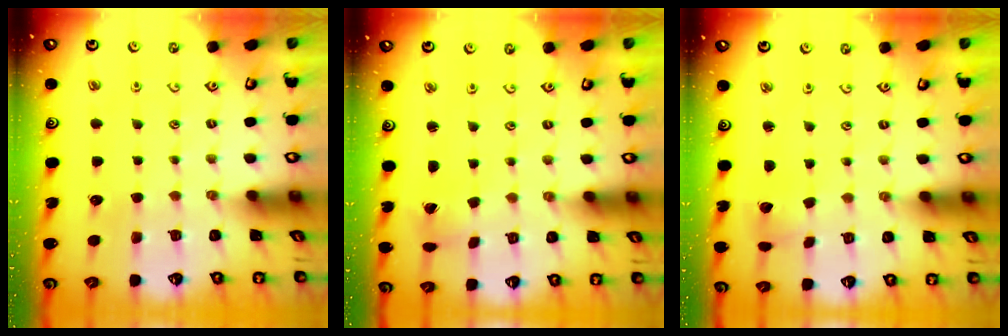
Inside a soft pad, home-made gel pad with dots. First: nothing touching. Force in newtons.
{"total": 0.7, "press": 0.7, "slide": 0.1}
{"total": 2.3, "press": 2.3, "slide": 0.3}